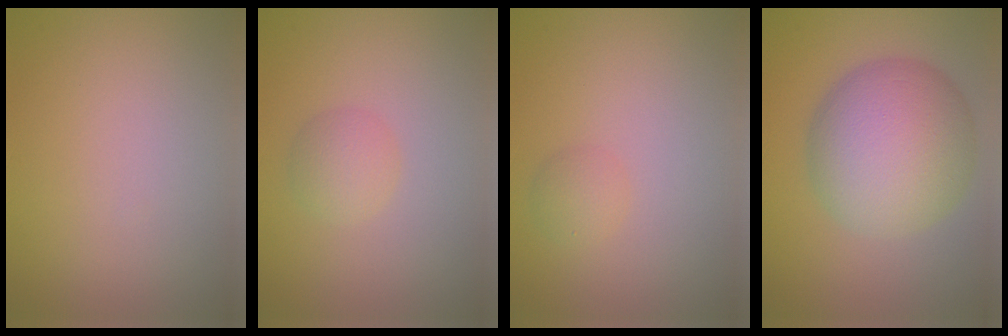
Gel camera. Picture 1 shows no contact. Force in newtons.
{"total": 2.1, "press": 2.1, "slide": 0.0}
{"total": 1.2, "press": 1.2, "slide": 0.1}
{"total": 10.4, "press": 10.4, "slide": 0.3}